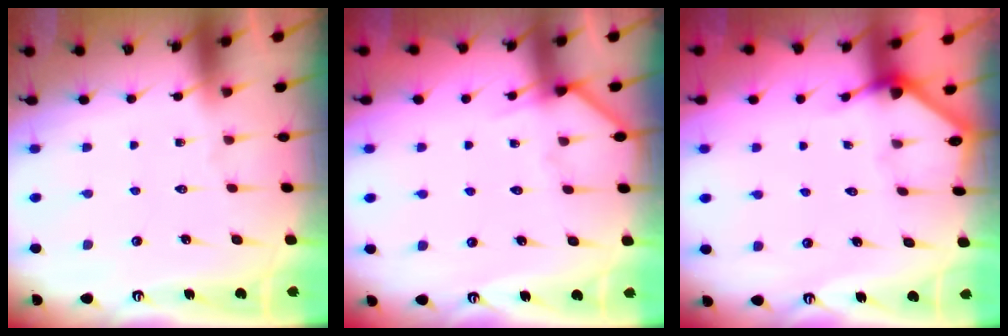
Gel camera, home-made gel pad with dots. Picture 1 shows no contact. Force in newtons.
{"total": 3.1, "press": 3.1, "slide": 0.3}
{"total": 2.2, "press": 2.2, "slide": 0.1}